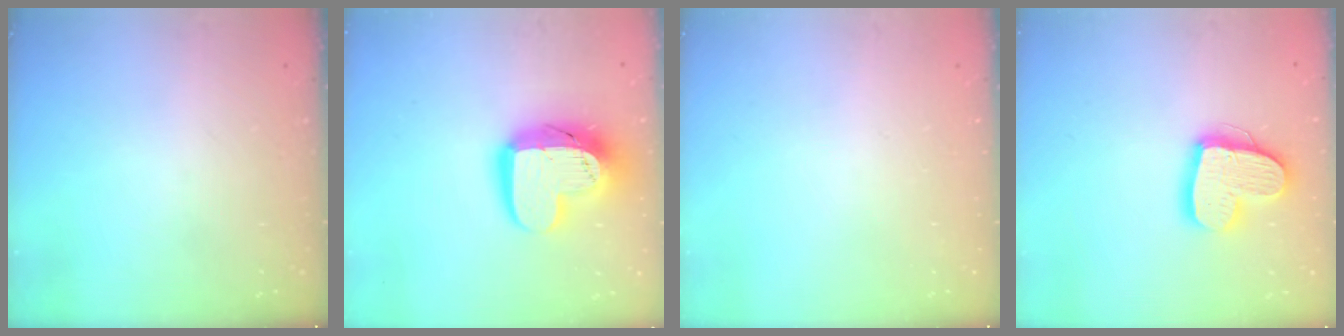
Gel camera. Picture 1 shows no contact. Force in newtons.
{"total": 18.0, "press": 17.9, "slide": 1.2}
{"total": 0.0}
{"total": 16.5, "press": 16.5, "slide": 1.6}